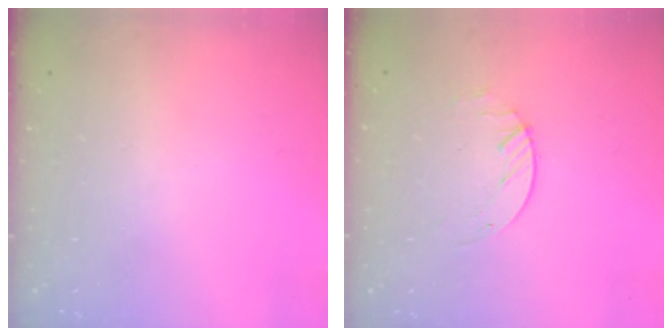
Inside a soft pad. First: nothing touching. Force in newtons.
{"total": 1.7, "press": 1.7, "slide": 0.2}